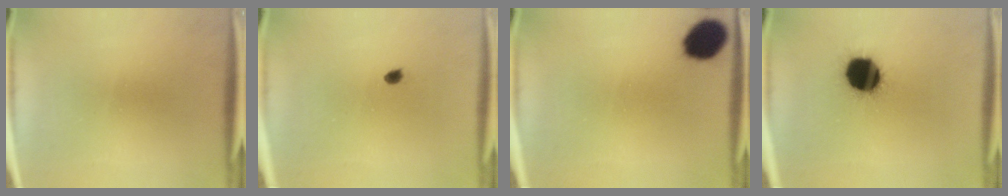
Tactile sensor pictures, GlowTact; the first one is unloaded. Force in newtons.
{"total": 1.1}
{"total": 9.8}
{"total": 19.5}